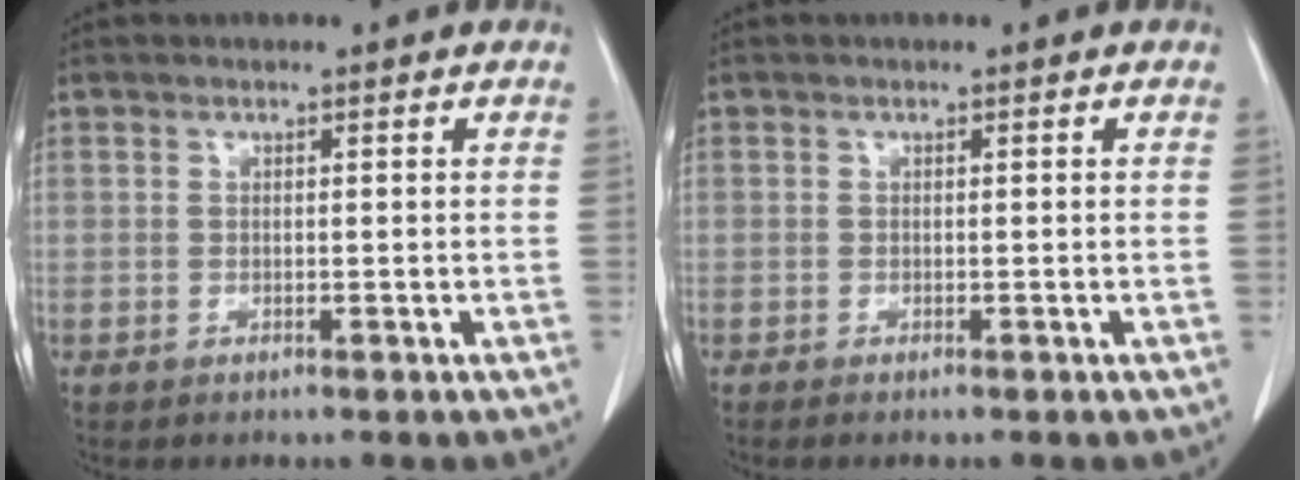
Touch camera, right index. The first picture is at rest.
{"total": 0.5, "force": [-0.4, -0.1, 0.3], "torque": [-0.009, -0.001, -0.008]}